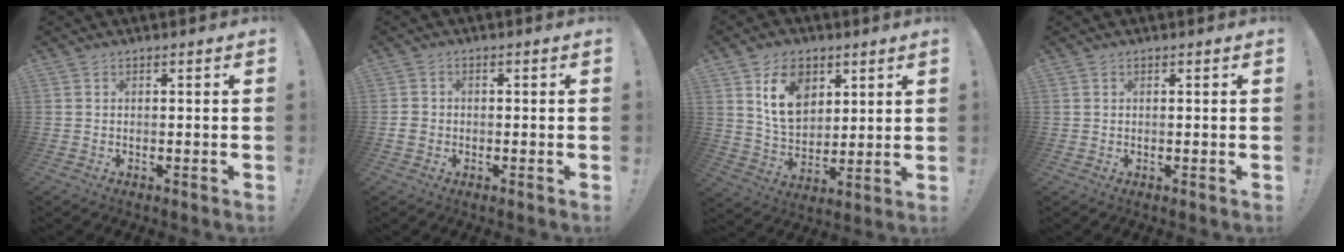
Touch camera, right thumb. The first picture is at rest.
{"total": 2.5, "force": [-0.6, 2.1, 1.2], "torque": [-0.010, 0.005, -0.011]}
{"total": 13.2, "force": [6.3, 9.5, 6.7], "torque": [-0.100, -0.021, 0.123]}
{"total": 0.9, "force": [0.4, 0.8, -0.2], "torque": [0.005, 0.002, 0.007]}